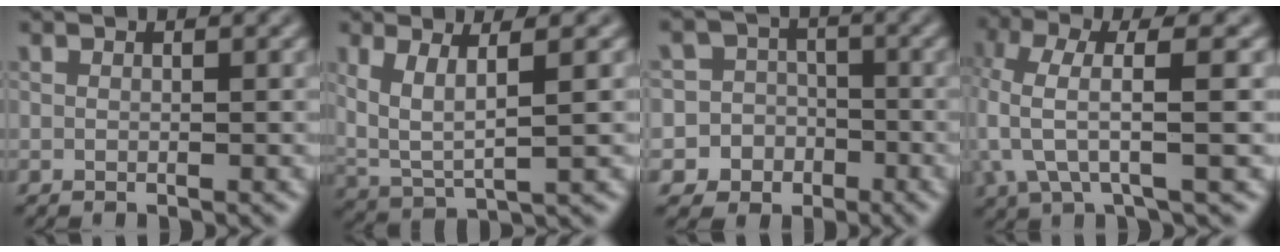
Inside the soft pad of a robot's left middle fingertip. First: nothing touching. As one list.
[{"total": 4.8, "force": [1.6, 1.6, 4.2], "torque": [-0.095, -0.008, 0.037]}, {"total": 7.5, "force": [-3.0, 6.9, 0.4], "torque": [0.003, 0.004, -0.073]}, {"total": 5.9, "force": [0.1, 1.8, 5.6], "torque": [-0.123, 0.001, -0.001]}]